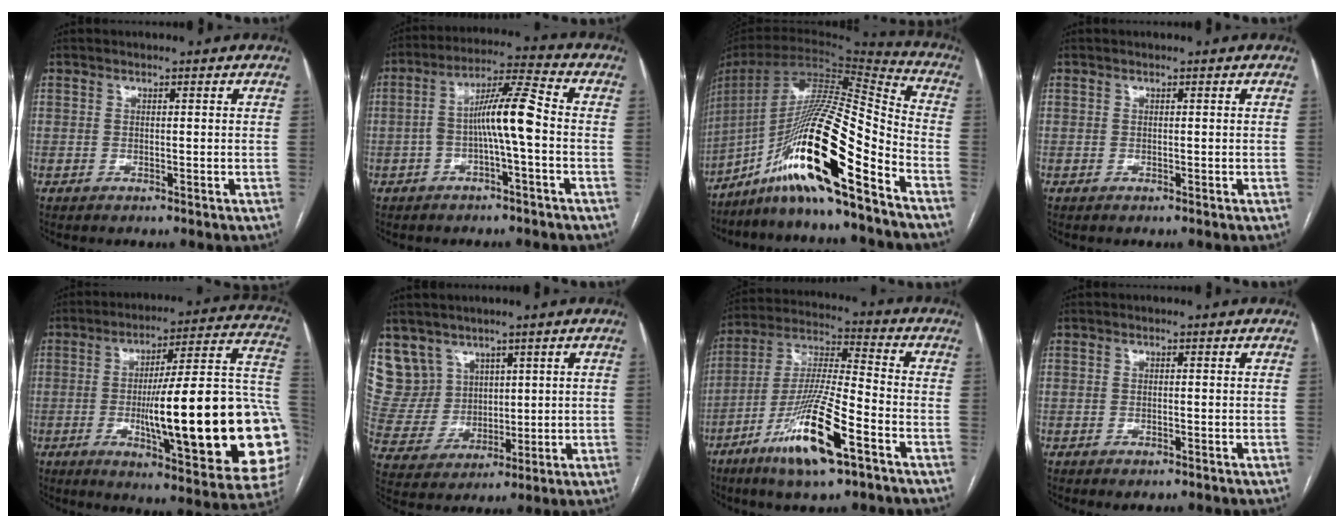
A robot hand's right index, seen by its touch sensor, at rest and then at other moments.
{"total": 8.7, "force": [-1.6, 0.5, 8.6], "torque": [-0.156, 0.028, -0.030]}
{"total": 21.9, "force": [-13.1, 0.7, 17.6], "torque": [-0.340, -0.006, -0.242]}
{"total": 0.0}
{"total": 30.4, "force": [-4.4, 3.3, 29.9], "torque": [-0.332, 0.001, -0.068]}
{"total": 9.0, "force": [5.8, 6.9, 0.2], "torque": [-0.014, 0.029, 0.132]}
{"total": 15.6, "force": [-7.8, 1.5, 13.4], "torque": [-0.268, -0.021, -0.142]}
{"total": 1.1, "force": [-0.7, 0.3, 0.8], "torque": [-0.013, -0.002, -0.006]}